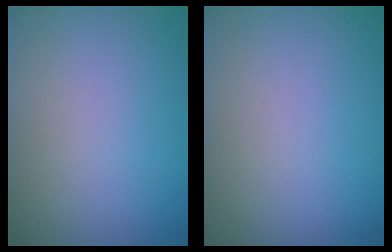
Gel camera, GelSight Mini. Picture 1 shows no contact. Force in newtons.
{"total": 0.0}